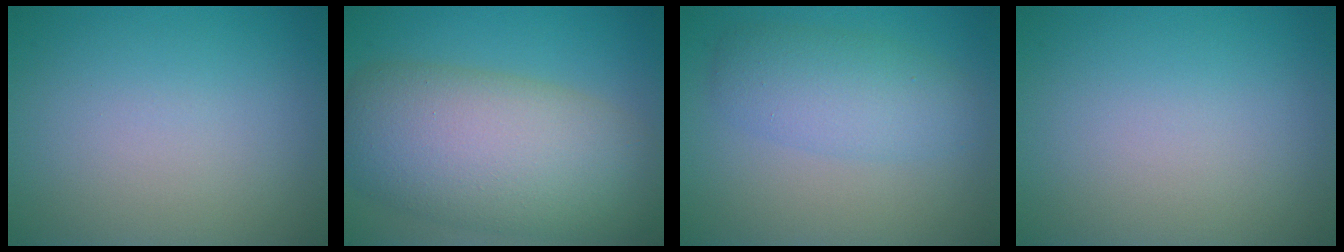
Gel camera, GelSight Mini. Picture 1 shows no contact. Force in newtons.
{"total": 11.2, "press": 11.2, "slide": 0.6}
{"total": 4.0, "press": 4.0, "slide": 0.0}
{"total": 0.0}